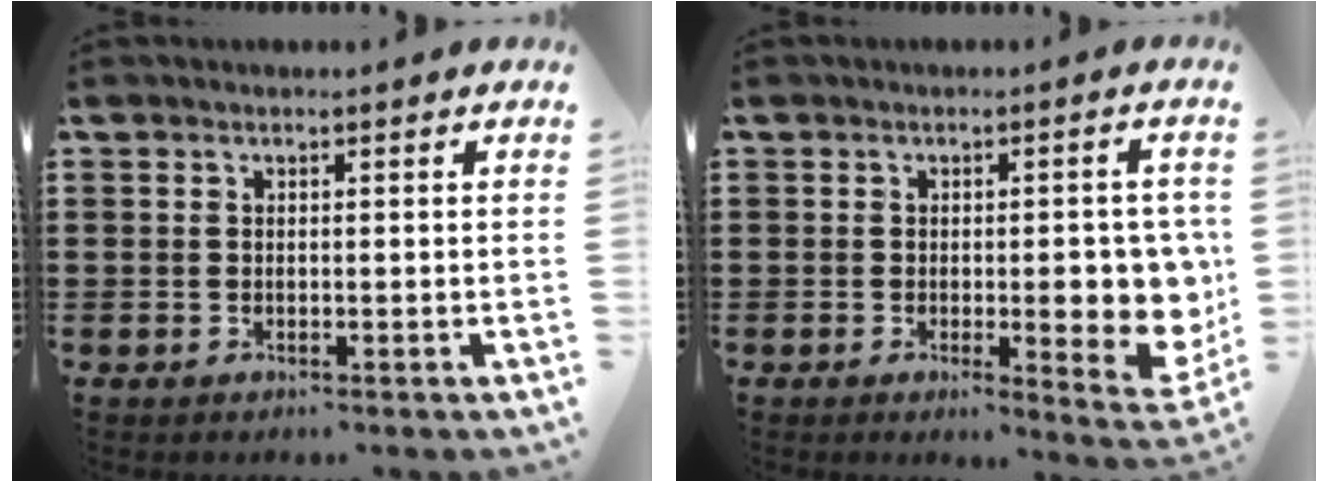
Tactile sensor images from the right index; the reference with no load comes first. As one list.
[{"total": 8.6, "force": [-0.3, 3.0, 8.1], "torque": [-0.093, -0.015, -0.001]}]